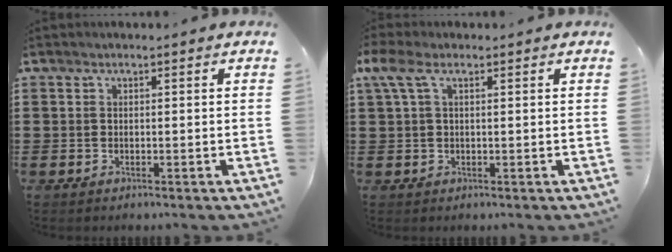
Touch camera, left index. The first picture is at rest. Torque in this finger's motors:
{"motor_torque": [2.14, 0.00, 0.98, 0.21]}